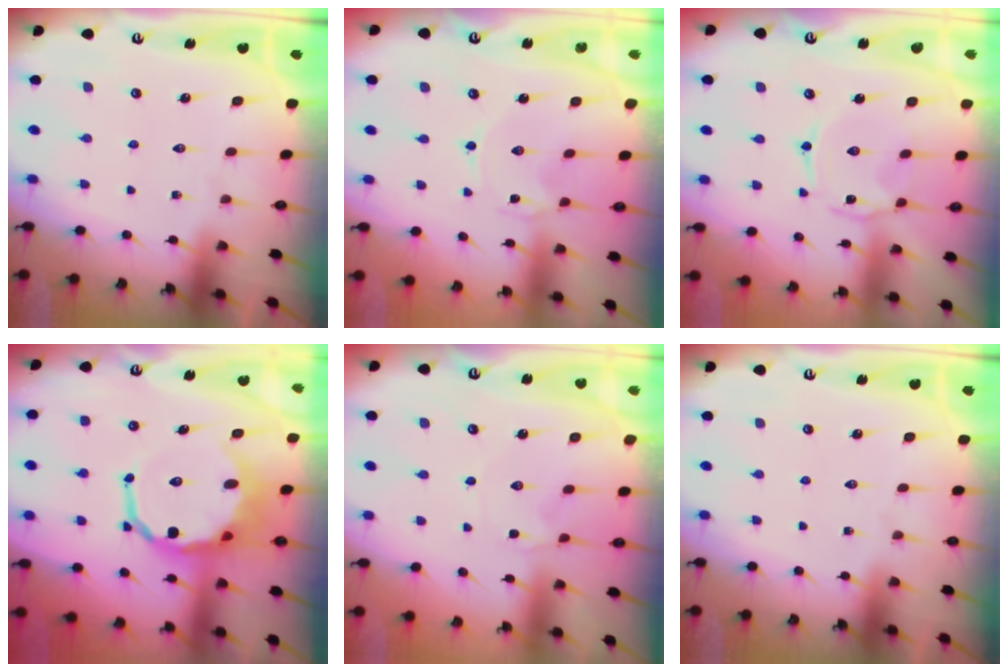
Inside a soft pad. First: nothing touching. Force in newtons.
{"total": 0.0}
{"total": 1.7, "press": 1.7, "slide": 0.4}
{"total": 12.2, "press": 11.9, "slide": 2.8}
{"total": 1.8, "press": 1.8, "slide": 0.4}
{"total": 0.0}